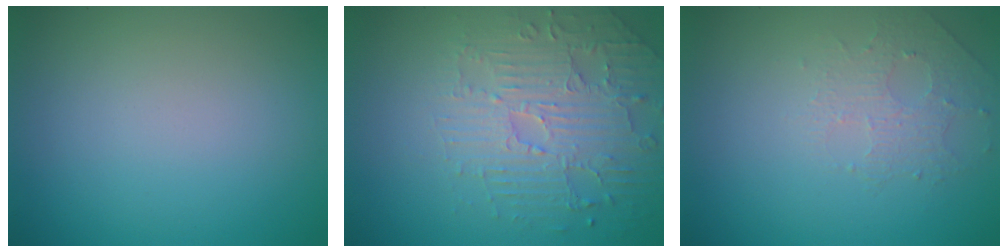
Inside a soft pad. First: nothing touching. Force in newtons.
{"total": 4.6, "press": 3.9, "slide": 2.5}
{"total": 1.5, "press": 1.0, "slide": 1.1}